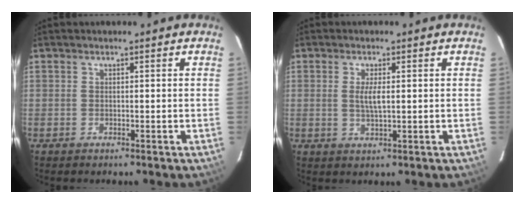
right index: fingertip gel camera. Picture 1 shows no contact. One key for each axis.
{"total": 3.1, "fx": 0.3, "fy": 0.7, "fz": 3.0, "tx": -0.058, "ty": -0.003, "tz": 0.006}